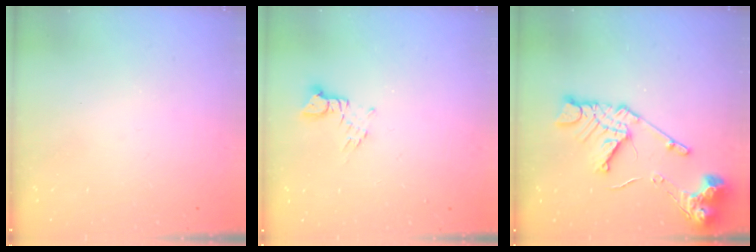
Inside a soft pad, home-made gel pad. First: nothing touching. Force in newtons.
{"total": 2.5, "press": 2.5, "slide": 0.3}
{"total": 15.5, "press": 15.4, "slide": 1.5}